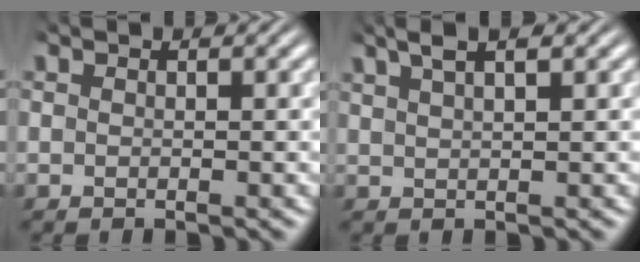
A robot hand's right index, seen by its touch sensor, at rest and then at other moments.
{"total": 3.6, "force": [2.7, 0.7, 2.3], "torque": [-0.043, 0.014, 0.043]}